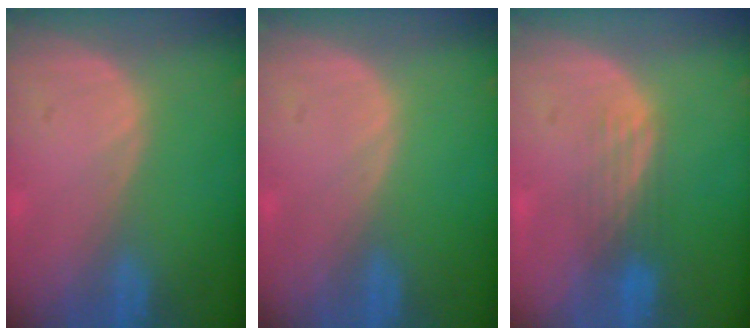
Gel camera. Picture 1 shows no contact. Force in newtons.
{"total": 0.0}
{"total": 4.0, "press": 3.2, "slide": 2.3}